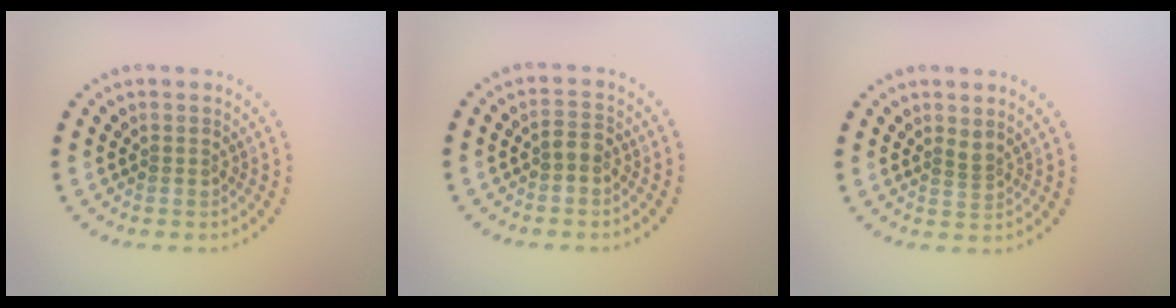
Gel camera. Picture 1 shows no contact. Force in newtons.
{"total": 1.3, "press": 1.3, "slide": 0.4}
{"total": 0.8, "press": 0.4, "slide": 0.7}